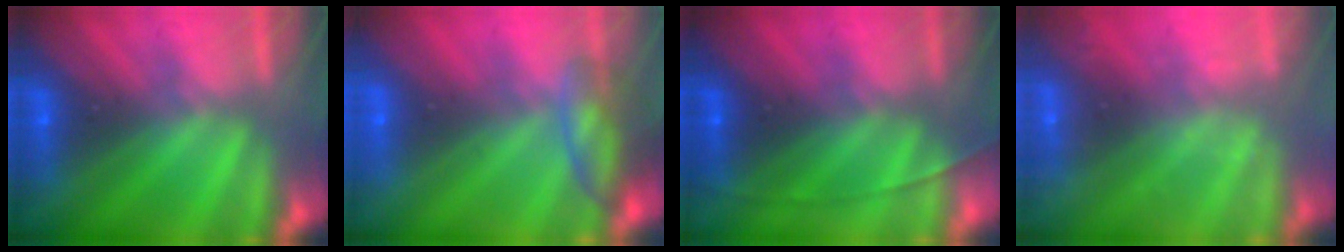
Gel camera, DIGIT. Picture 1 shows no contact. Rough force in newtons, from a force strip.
{"total": 2.8}
{"total": 1.5}
{"total": 2.2}